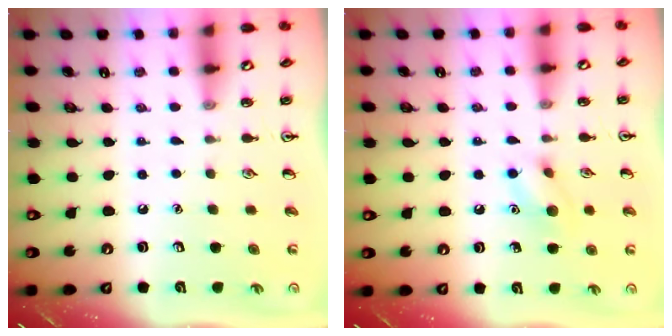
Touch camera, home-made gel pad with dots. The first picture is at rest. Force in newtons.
{"total": 7.8, "press": 7.6, "slide": 1.5}